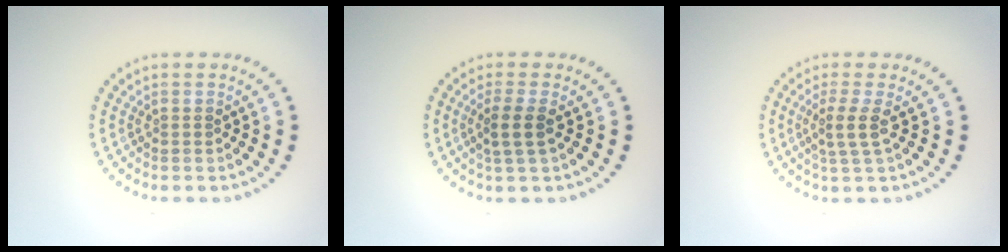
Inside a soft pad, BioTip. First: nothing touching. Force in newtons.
{"total": 2.2, "press": 1.8, "slide": 1.2}
{"total": 2.3, "press": 1.7, "slide": 1.5}